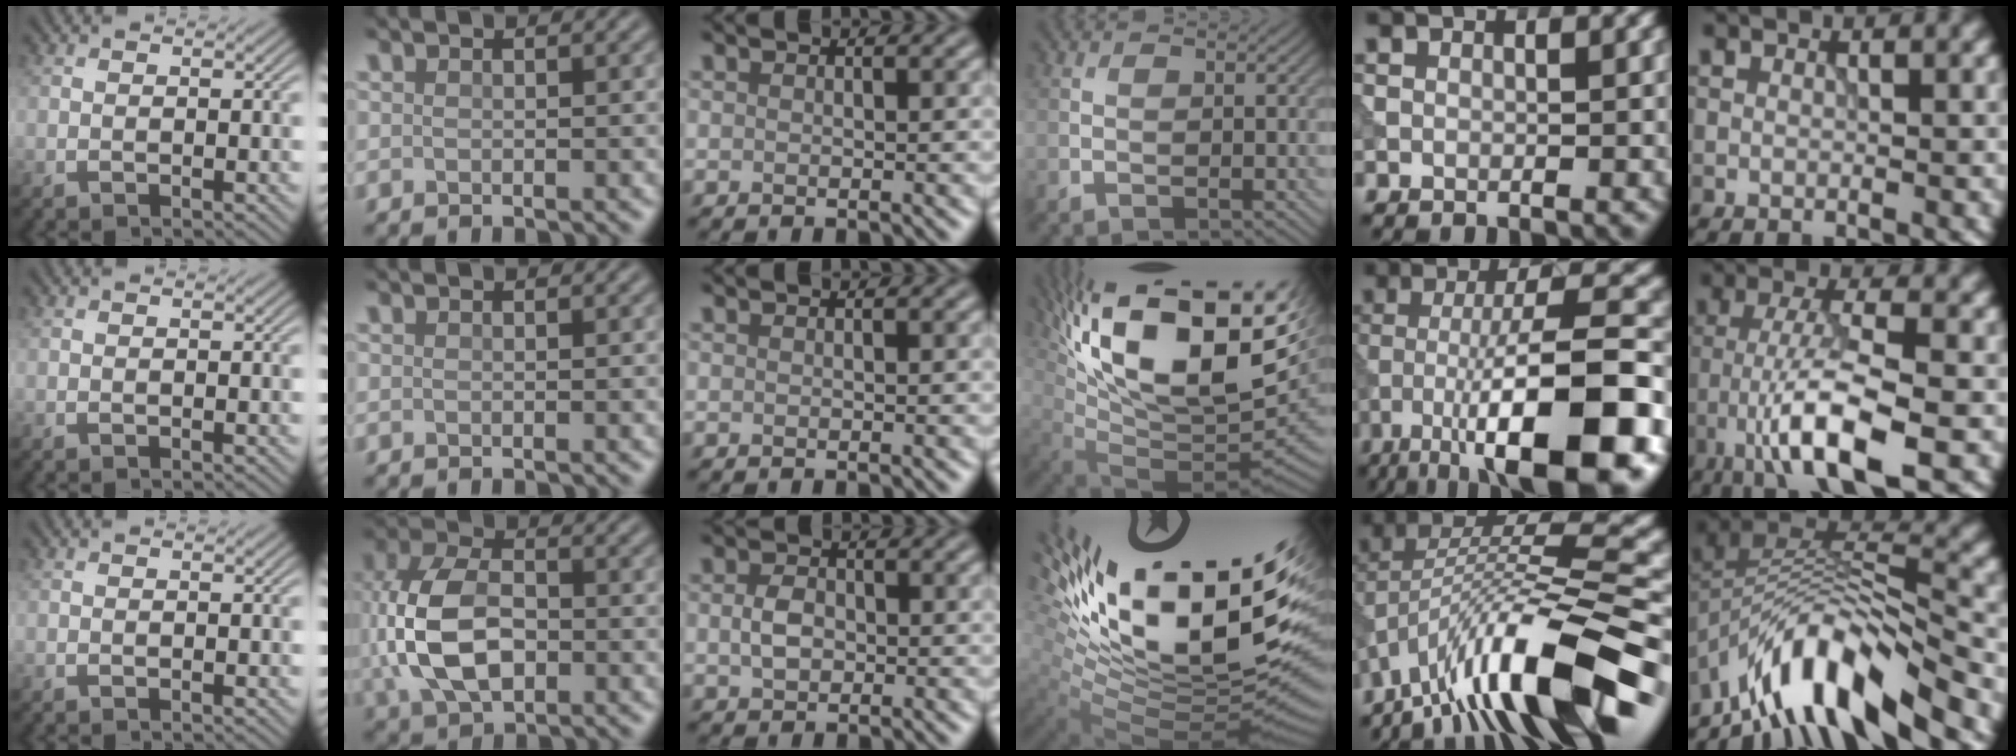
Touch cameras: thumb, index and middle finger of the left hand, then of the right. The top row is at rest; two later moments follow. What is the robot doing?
{"motion": "dispense", "object": "syringe"}